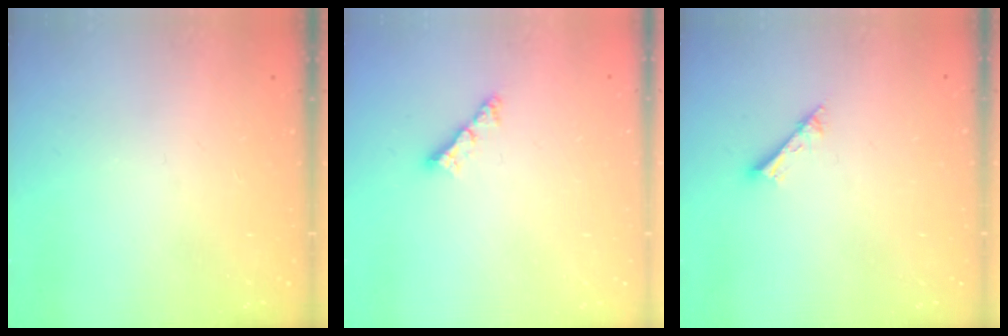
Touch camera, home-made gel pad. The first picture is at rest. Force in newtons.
{"total": 4.2, "press": 4.2, "slide": 0.2}
{"total": 2.6, "press": 2.6, "slide": 0.1}